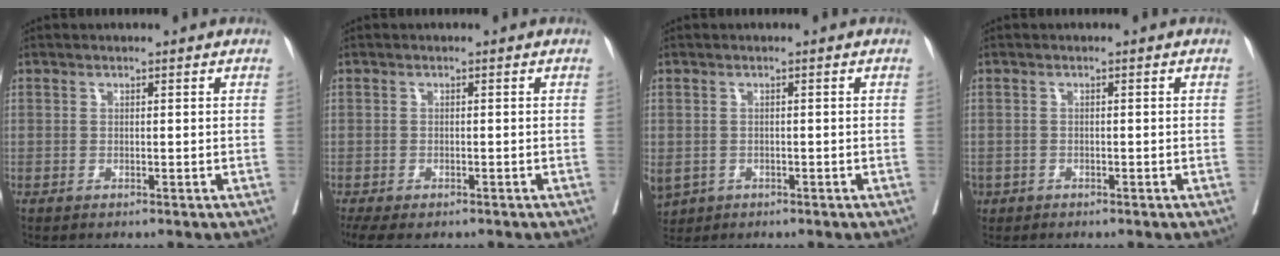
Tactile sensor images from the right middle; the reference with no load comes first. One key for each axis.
{"total": 7.0, "fx": -5.1, "fy": 3.2, "fz": 3.5, "tx": -0.064, "ty": -0.011, "tz": -0.076}
{"total": 6.7, "fx": -2.9, "fy": 5.4, "fz": 2.7, "tx": -0.081, "ty": -0.004, "tz": -0.038}
{"total": 1.3, "fx": -0.8, "fy": 1.0, "fz": 0.1, "tx": -0.006, "ty": 0.002, "tz": -0.012}